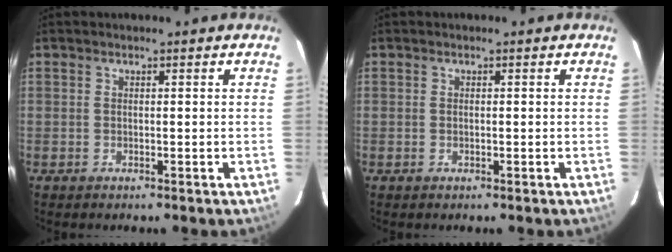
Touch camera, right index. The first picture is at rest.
{"total": 0.0}